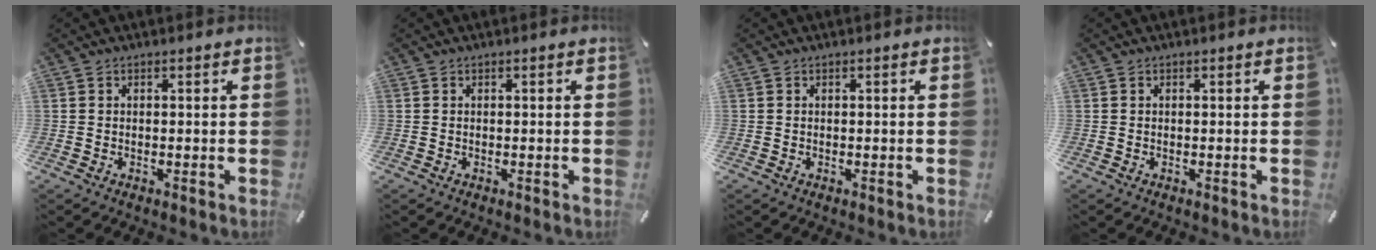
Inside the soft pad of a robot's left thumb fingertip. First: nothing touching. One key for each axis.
{"total": 0.0}
{"total": 0.0}
{"total": 0.0}